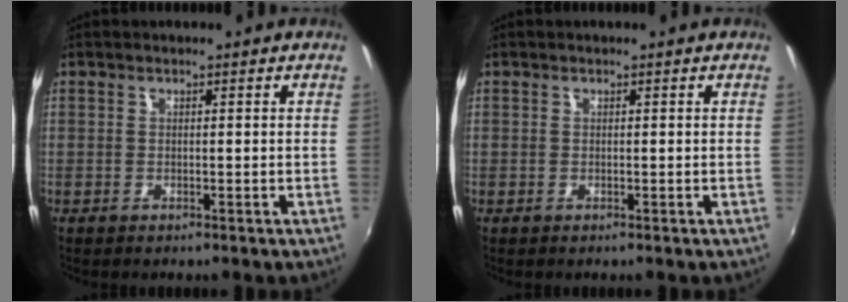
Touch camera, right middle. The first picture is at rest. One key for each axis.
{"total": 0.0}